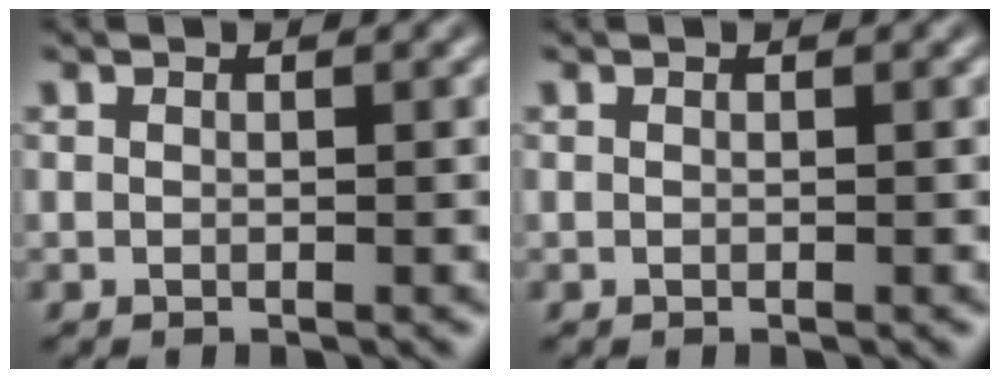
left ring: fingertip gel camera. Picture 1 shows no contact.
{"total": 0.0}